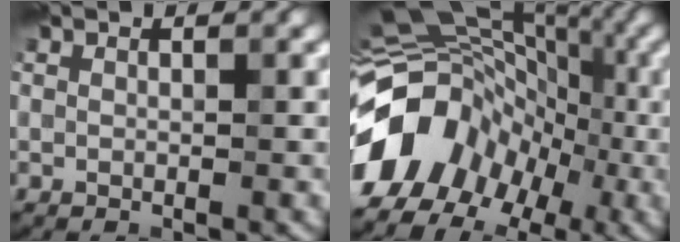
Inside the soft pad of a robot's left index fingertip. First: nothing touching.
{"total": 11.2, "force": [-3.9, 8.8, 5.7], "torque": [-0.108, -0.003, -0.081]}